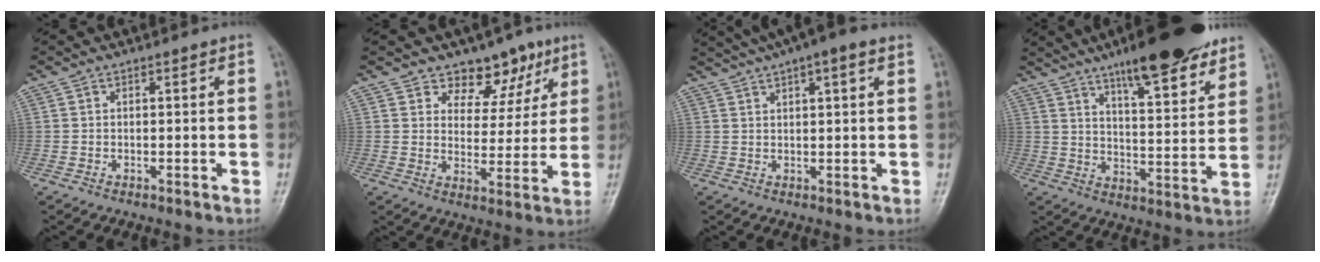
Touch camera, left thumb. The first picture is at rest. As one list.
[{"total": 8.9, "force": [6.1, 5.8, 2.8], "torque": [0.007, -0.030, 0.091]}, {"total": 9.8, "force": [6.4, 2.2, 7.1], "torque": [-0.105, 0.027, 0.096]}, {"total": 18.4, "force": [12.8, 4.4, 12.5], "torque": [-0.151, -0.062, 0.194]}]